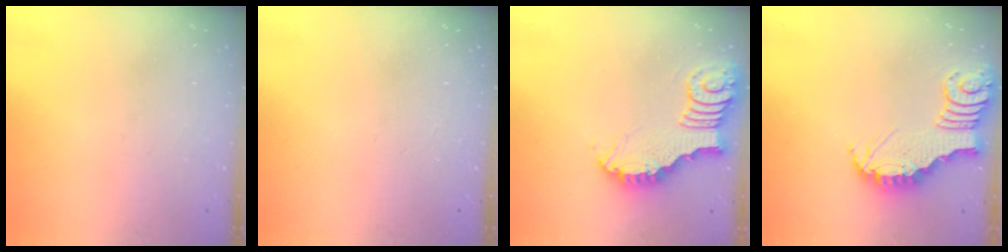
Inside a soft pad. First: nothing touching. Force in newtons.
{"total": 0.0}
{"total": 4.1, "press": 4.1, "slide": 0.4}
{"total": 3.3, "press": 3.3, "slide": 0.3}